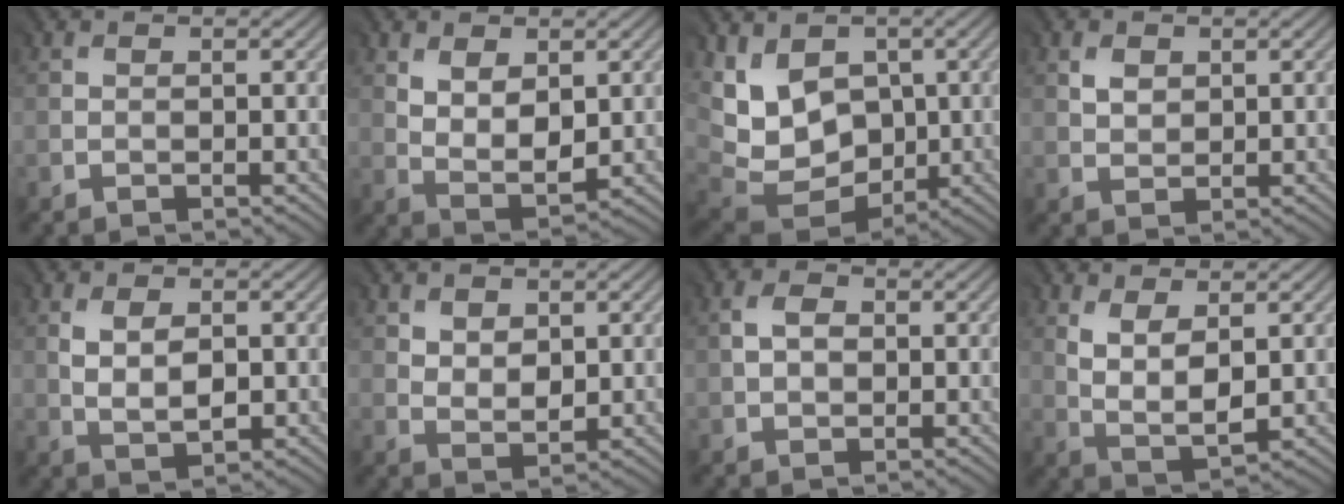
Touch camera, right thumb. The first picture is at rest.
{"total": 5.3, "force": [2.1, 3.0, 3.9], "torque": [-0.080, -0.006, 0.044]}
{"total": 10.3, "force": [2.2, 7.8, 6.3], "torque": [-0.149, -0.005, 0.059]}
{"total": 1.8, "force": [1.1, 1.3, 0.5], "torque": [-0.013, 0.001, 0.021]}
{"total": 3.8, "force": [0.6, 2.2, 3.0], "torque": [-0.057, -0.004, 0.015]}
{"total": 3.7, "force": [1.8, 2.4, 2.1], "torque": [-0.036, -0.005, 0.033]}
{"total": 2.5, "force": [0.5, 2.0, 1.5], "torque": [-0.031, 0.002, 0.007]}
{"total": 4.9, "force": [1.7, 2.1, 4.0], "torque": [-0.088, -0.006, 0.039]}